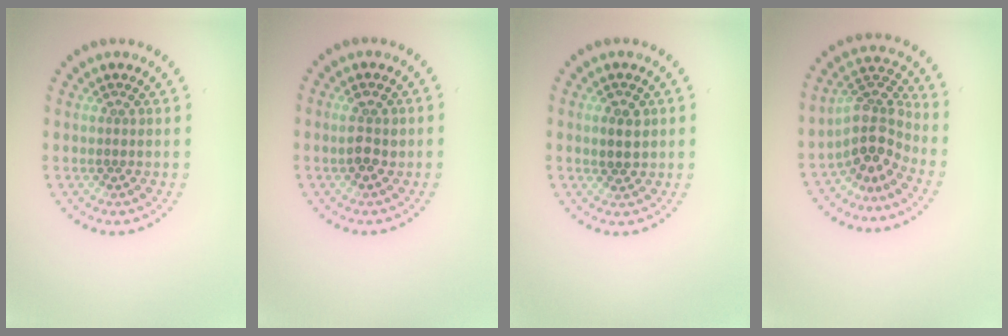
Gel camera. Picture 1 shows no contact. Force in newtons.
{"total": 2.0, "press": 2.0, "slide": 0.2}
{"total": 2.2, "press": 2.1, "slide": 0.5}
{"total": 4.3, "press": 3.2, "slide": 2.9}